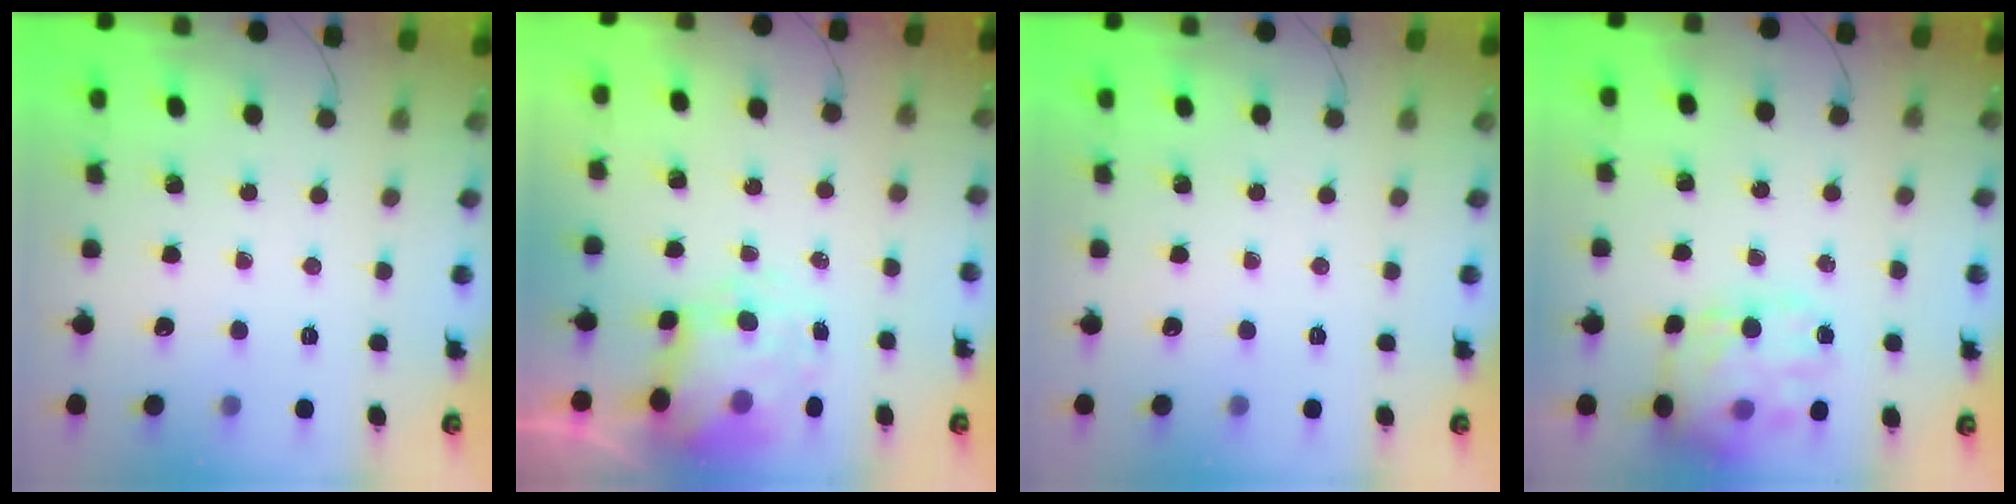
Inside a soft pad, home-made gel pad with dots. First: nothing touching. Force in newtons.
{"total": 8.1, "press": 7.9, "slide": 1.9}
{"total": 0.0}
{"total": 17.6, "press": 17.5, "slide": 2.4}